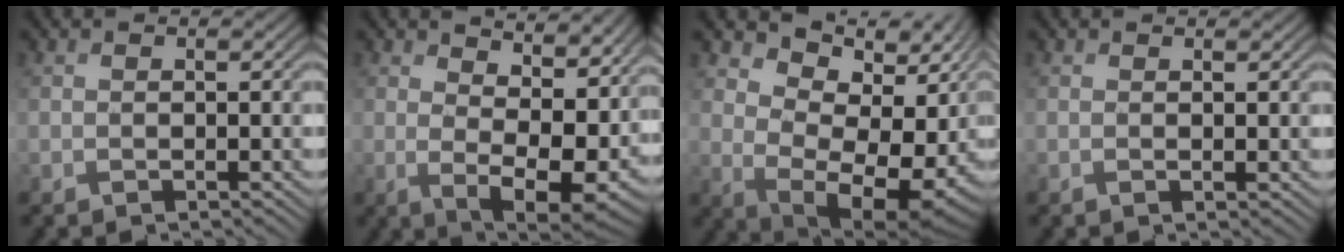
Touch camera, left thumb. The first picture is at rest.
{"total": 11.3, "force": [4.9, 5.4, 8.6], "torque": [-0.114, -0.014, 0.069]}
{"total": 11.5, "force": [1.4, 6.1, 9.7], "torque": [-0.164, -0.023, 0.034]}
{"total": 0.7, "force": [-0.2, -0.6, -0.1], "torque": [0.010, -0.002, -0.010]}